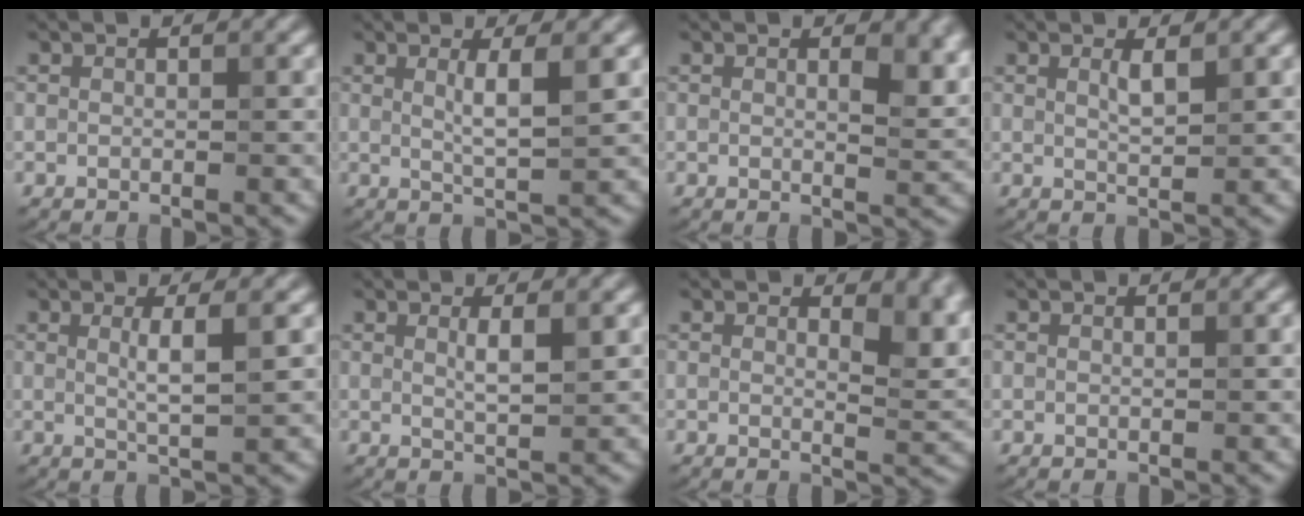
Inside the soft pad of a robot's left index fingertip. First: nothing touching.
{"total": 3.0, "force": [0.8, 0.6, 2.8], "torque": [-0.041, -0.005, 0.013]}
{"total": 3.5, "force": [1.4, 1.3, 3.0], "torque": [-0.033, -0.005, 0.022]}
{"total": 1.5, "force": [0.8, 0.3, 1.2], "torque": [-0.024, -0.003, 0.013]}
{"total": 2.8, "force": [0.6, 0.6, 2.6], "torque": [-0.040, -0.002, 0.007]}
{"total": 2.1, "force": [0.7, 0.4, 1.9], "torque": [-0.029, -0.002, 0.010]}
{"total": 4.3, "force": [1.9, 1.9, 3.4], "torque": [-0.033, -0.007, 0.028]}
{"total": 0.0}